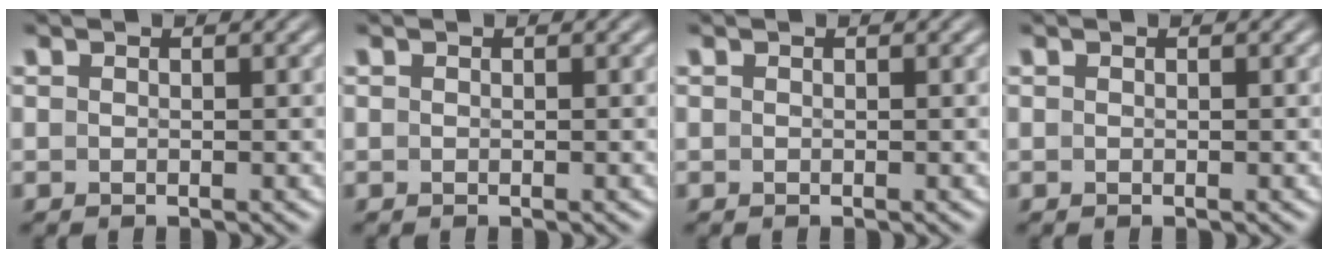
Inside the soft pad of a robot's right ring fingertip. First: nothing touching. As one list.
[{"total": 0.0}, {"total": 0.0}, {"total": 0.0}]